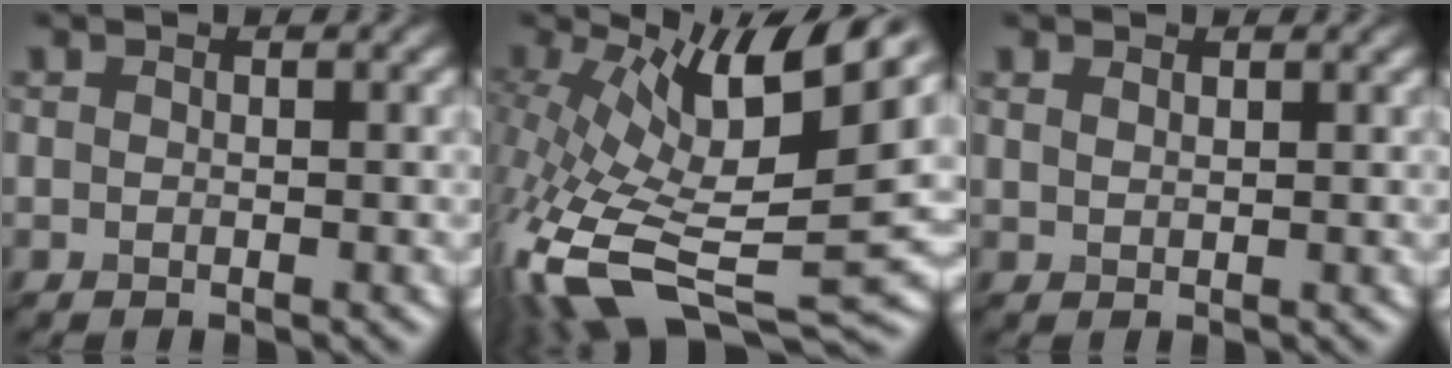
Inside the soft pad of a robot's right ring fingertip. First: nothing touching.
{"total": 13.1, "force": [0.2, 4.7, 12.3], "torque": [-0.249, -0.005, 0.024]}
{"total": 0.9, "force": [0.8, 0.3, 0.3], "torque": [-0.010, 0.000, 0.018]}